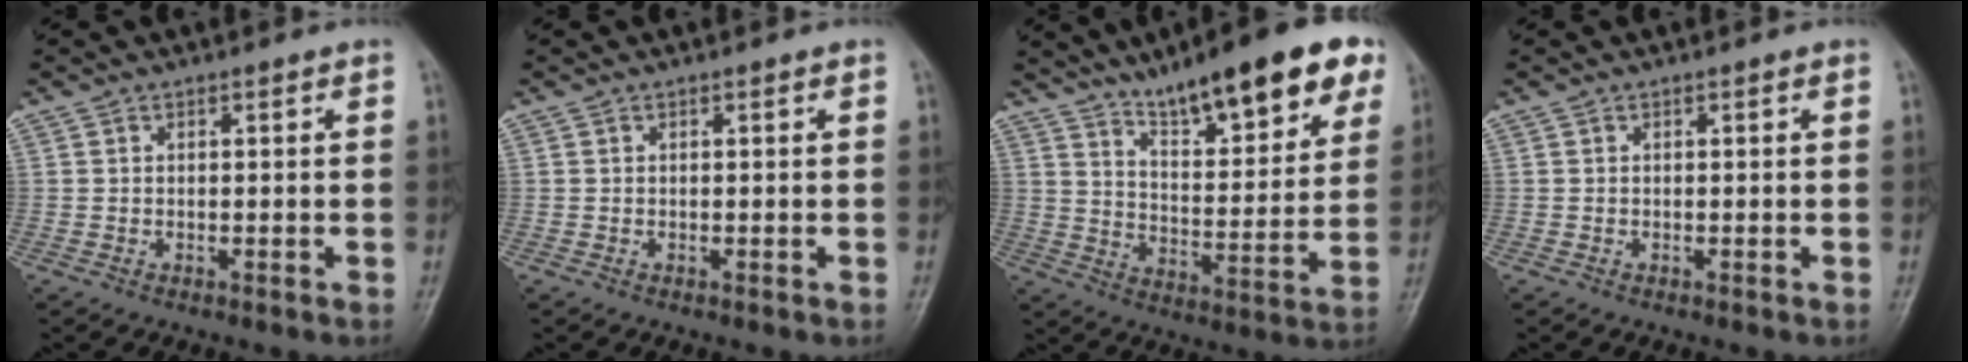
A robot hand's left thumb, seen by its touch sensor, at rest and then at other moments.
{"total": 0.0}
{"total": 19.4, "force": [12.7, 4.9, 13.8], "torque": [-0.169, -0.051, 0.198]}
{"total": 0.0}